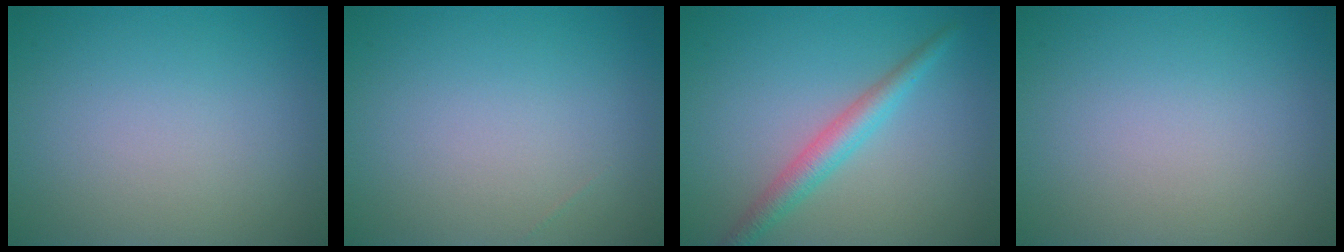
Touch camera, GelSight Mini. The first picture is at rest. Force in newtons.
{"total": 0.0}
{"total": 2.9, "press": 2.9, "slide": 0.0}
{"total": 0.0}